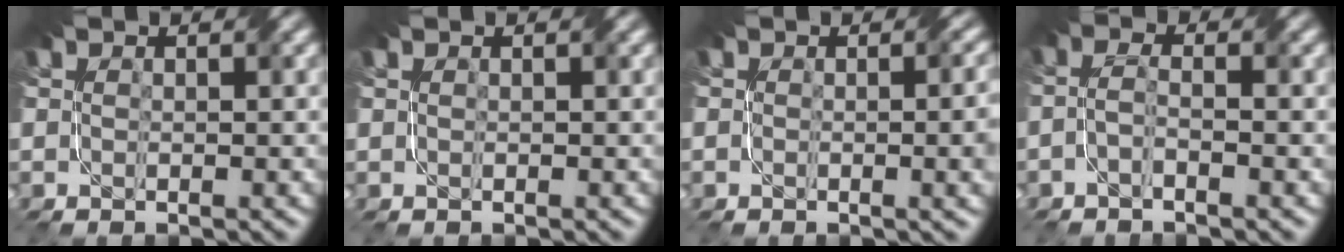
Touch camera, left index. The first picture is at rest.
{"total": 0.0}
{"total": 5.3, "force": [-0.4, 2.4, 4.7], "torque": [-0.032, 0.001, -0.004]}
{"total": 1.3, "force": [-0.9, 0.2, 0.9], "torque": [-0.024, 0.007, -0.023]}